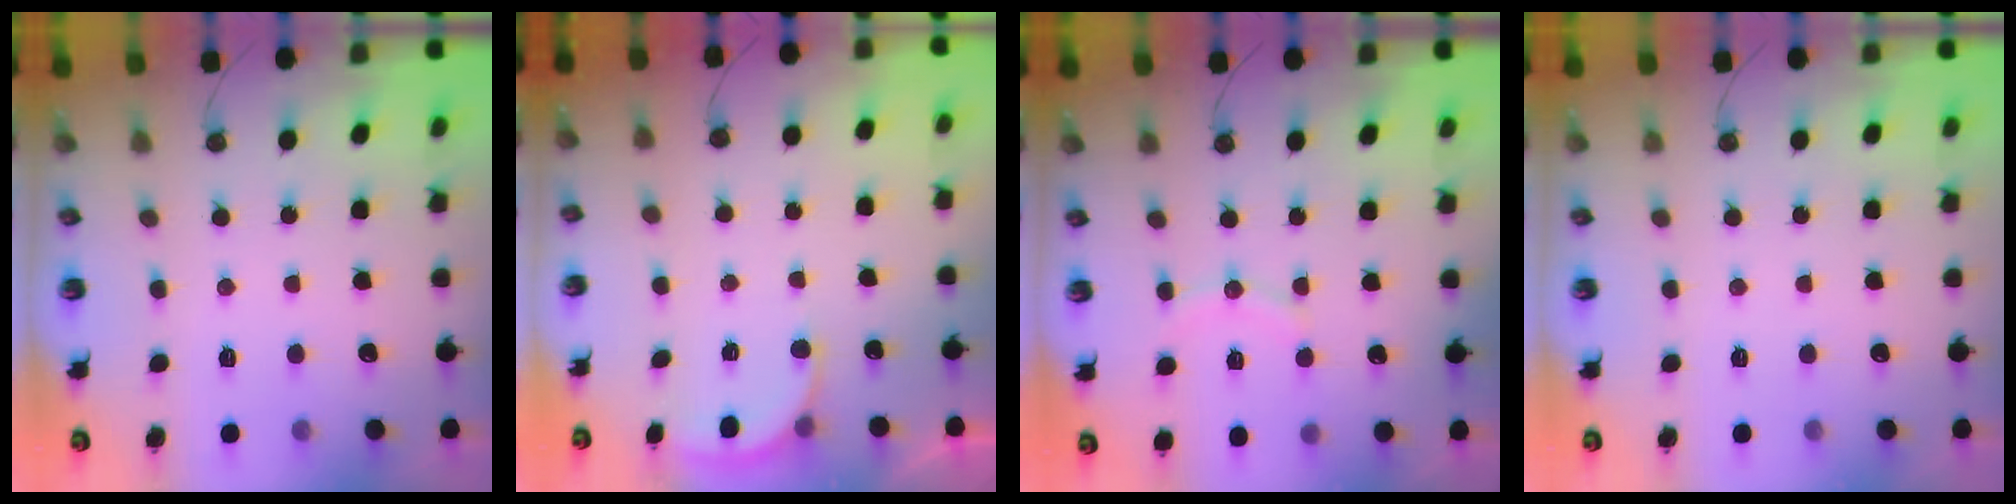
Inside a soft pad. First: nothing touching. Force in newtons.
{"total": 3.0, "press": 2.9, "slide": 0.7}
{"total": 6.7, "press": 6.4, "slide": 1.9}
{"total": 0.0}